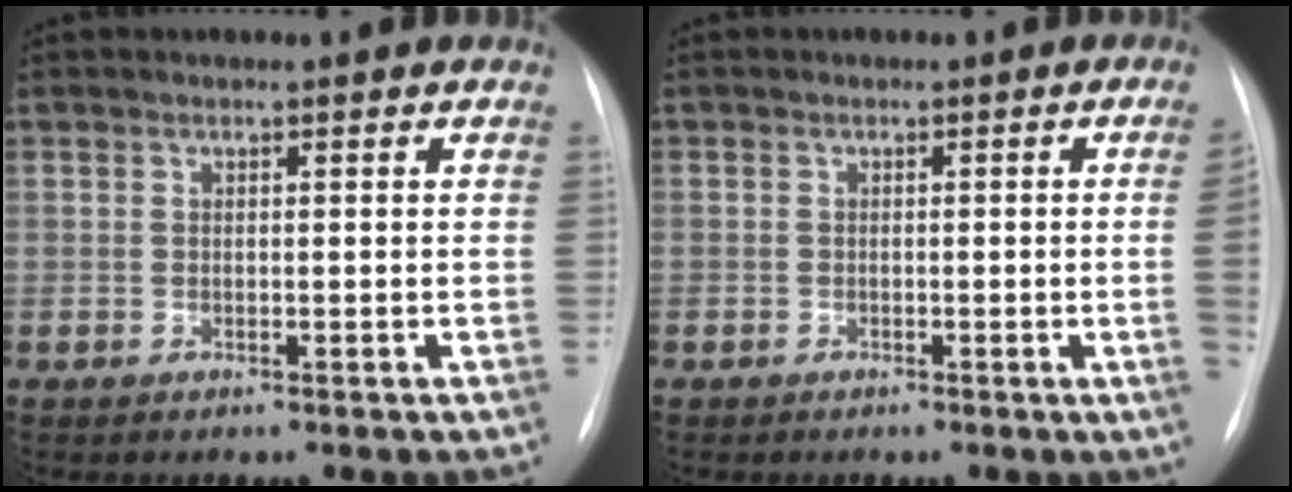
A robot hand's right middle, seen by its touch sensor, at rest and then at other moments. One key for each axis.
{"total": 2.7, "fx": -0.4, "fy": -0.6, "fz": 2.6, "tx": -0.035, "ty": -0.001, "tz": -0.004}